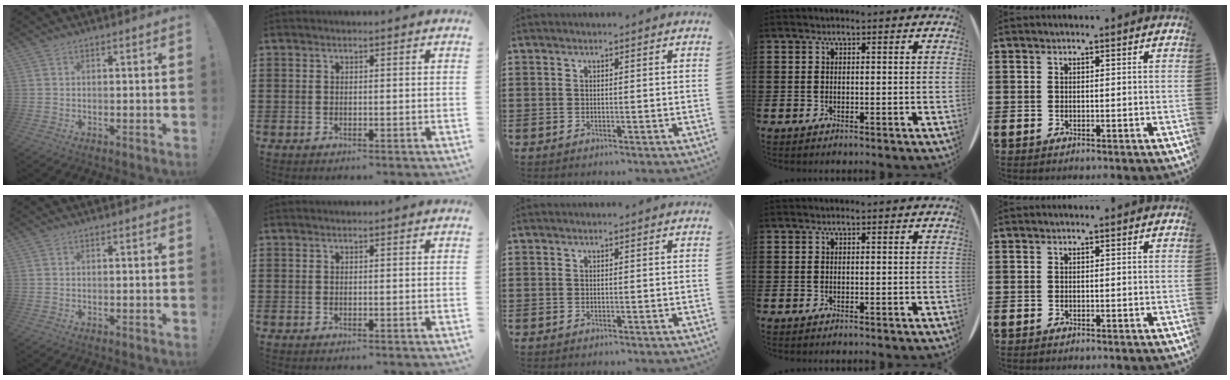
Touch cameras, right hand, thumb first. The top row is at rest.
{}